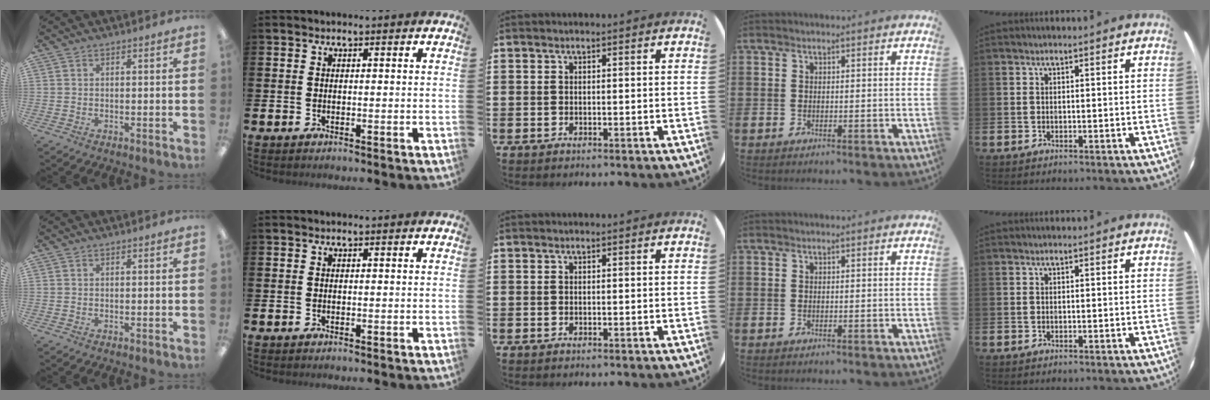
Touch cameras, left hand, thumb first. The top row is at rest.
{}